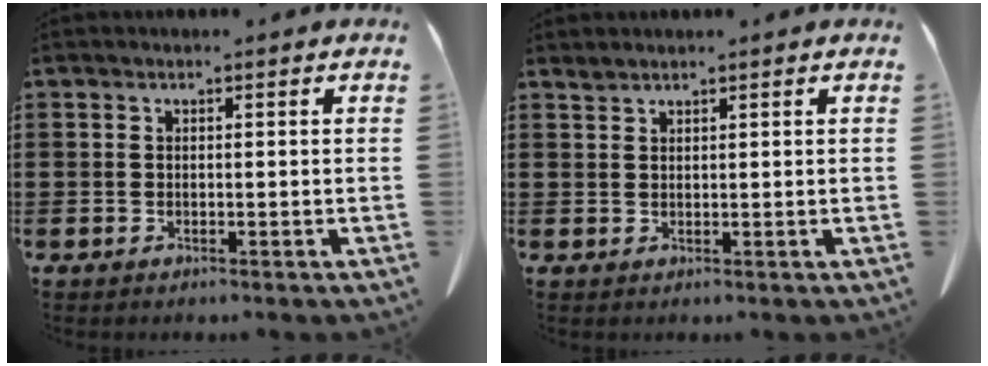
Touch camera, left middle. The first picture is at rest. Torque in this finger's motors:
{"motor_torque": [-0.19, 0.15, 0.06, 0.01]}